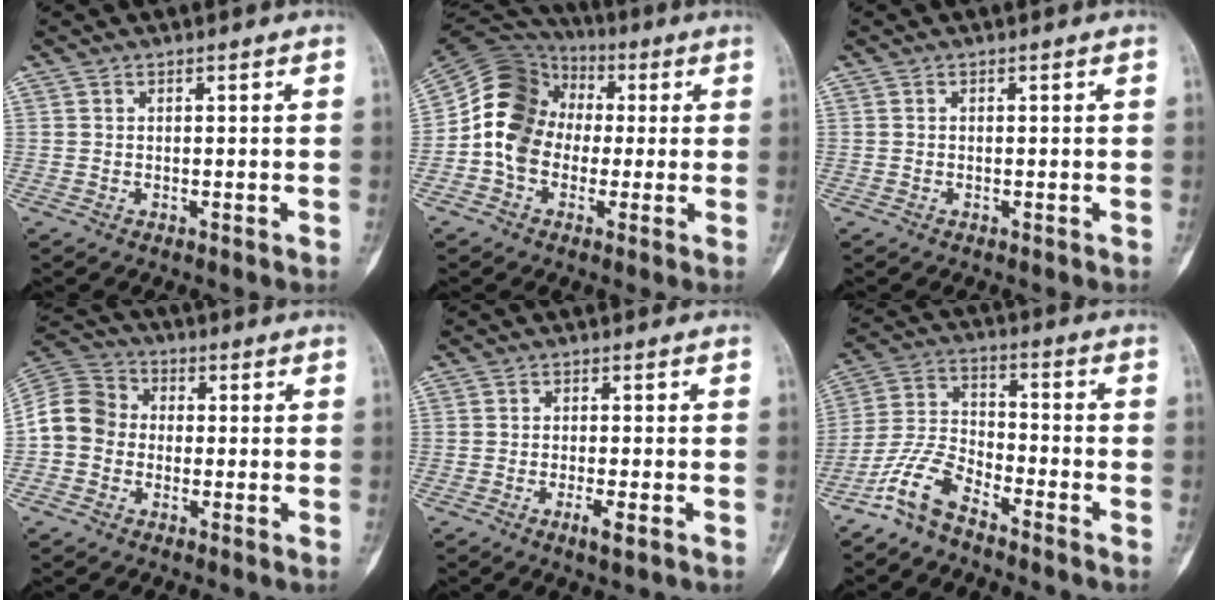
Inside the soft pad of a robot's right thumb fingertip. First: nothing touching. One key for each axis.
{"total": 13.5, "fx": -0.4, "fy": 11.1, "fz": 7.6, "tx": -0.120, "ty": 0.035, "tz": -0.020}
{"total": 0.0}
{"total": 9.1, "fx": -1.2, "fy": 8.0, "fz": 4.2, "tx": -0.066, "ty": 0.032, "tz": -0.037}
{"total": 2.7, "fx": -1.3, "fy": 0.3, "fz": 2.4, "tx": -0.048, "ty": -0.005, "tz": -0.025}
{"total": 8.8, "fx": -6.6, "fy": 3.1, "fz": 4.9, "tx": -0.113, "ty": 0.050, "tz": -0.143}